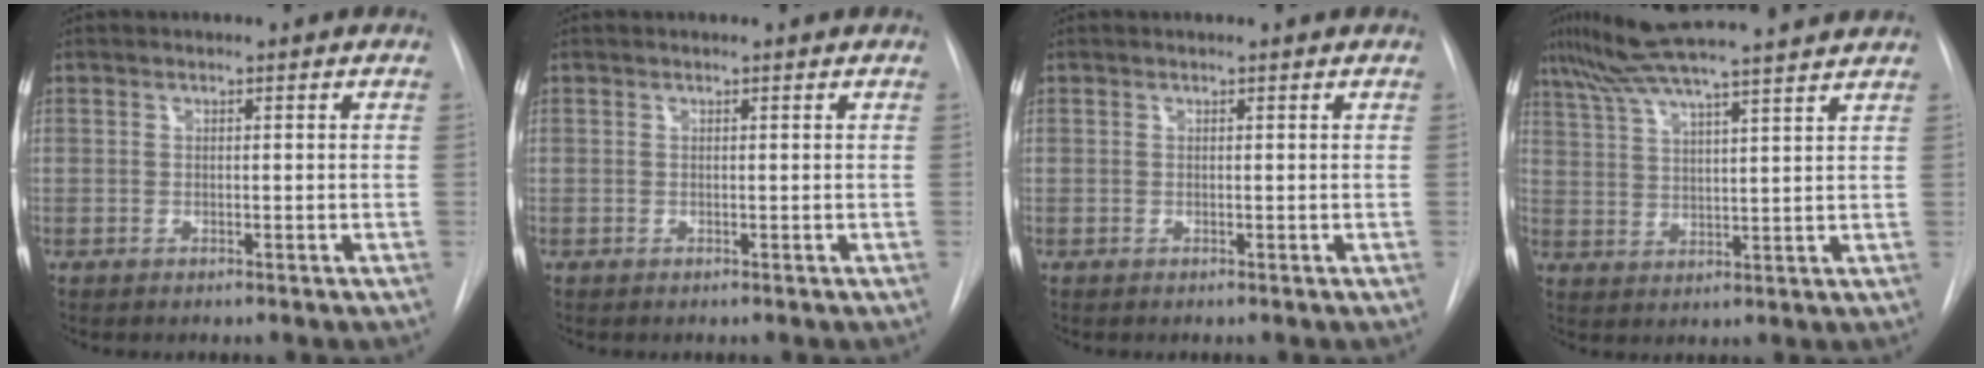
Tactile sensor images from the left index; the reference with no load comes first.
{"total": 0.0}
{"total": 0.0}
{"total": 17.5, "force": [15.1, -0.4, 8.8], "torque": [-0.159, 0.019, 0.222]}